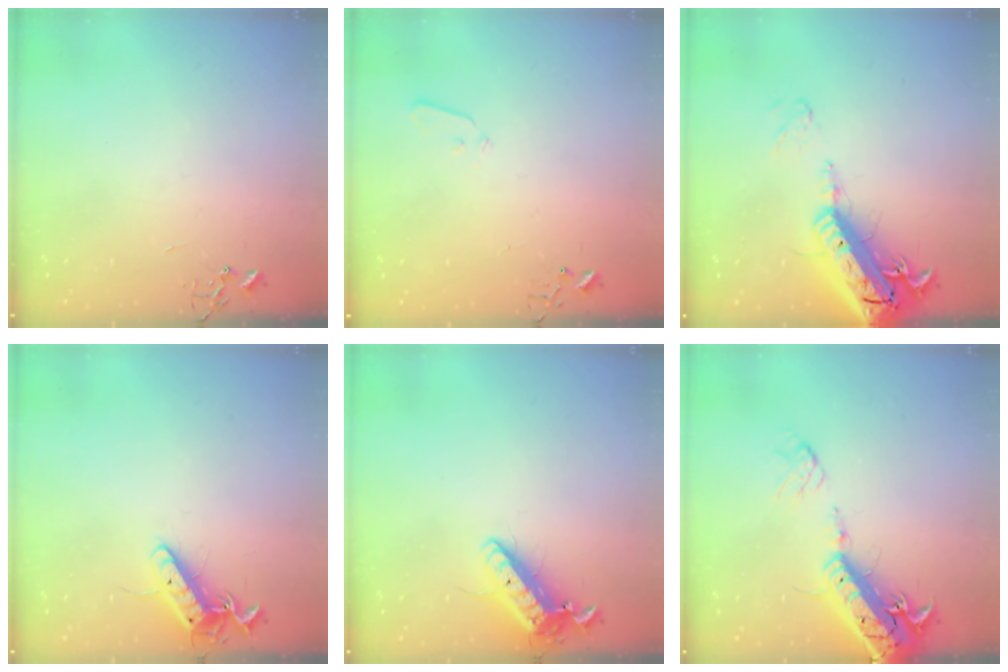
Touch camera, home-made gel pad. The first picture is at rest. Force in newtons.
{"total": 3.7, "press": 3.7, "slide": 0.6}
{"total": 24.5, "press": 24.0, "slide": 5.1}
{"total": 12.3, "press": 12.2, "slide": 0.9}
{"total": 13.9, "press": 13.7, "slide": 2.5}
{"total": 19.9, "press": 19.4, "slide": 4.6}